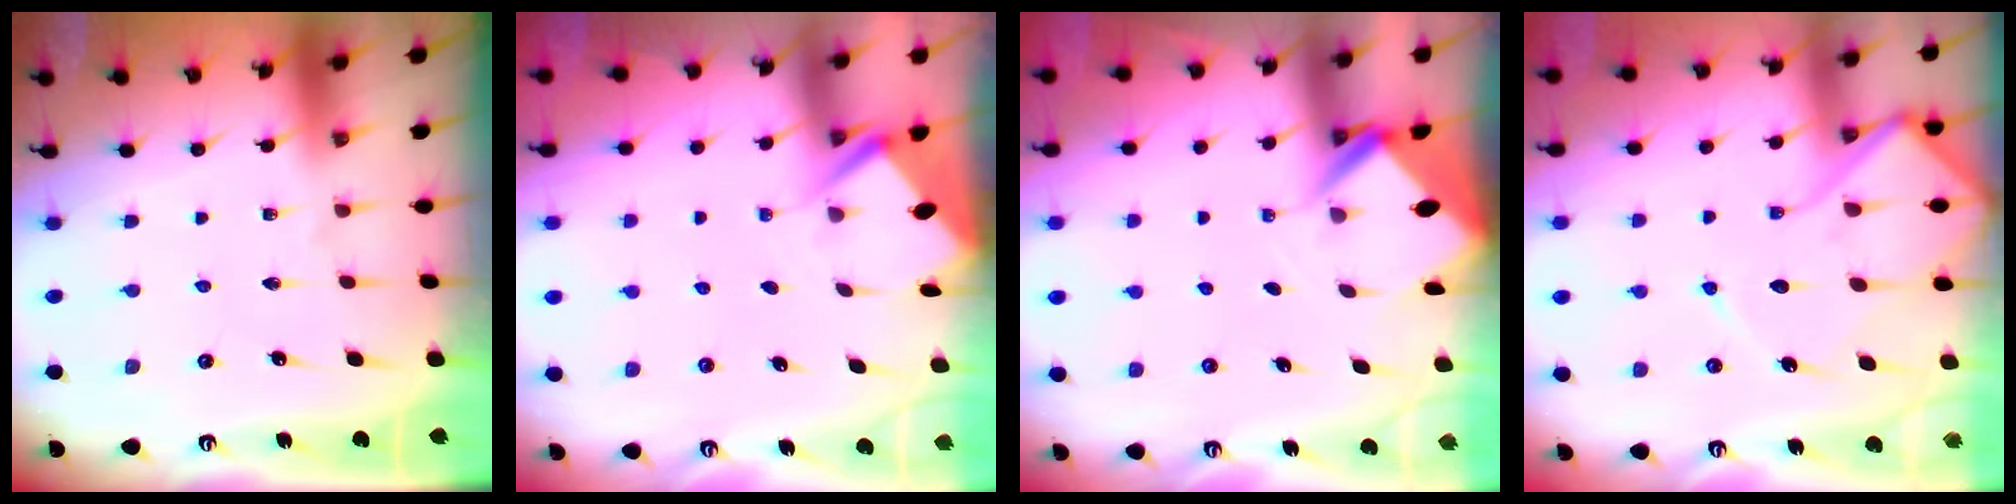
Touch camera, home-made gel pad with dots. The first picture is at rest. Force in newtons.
{"total": 2.8, "press": 2.8, "slide": 0.3}
{"total": 2.8, "press": 2.8, "slide": 0.1}
{"total": 12.7, "press": 12.6, "slide": 1.3}